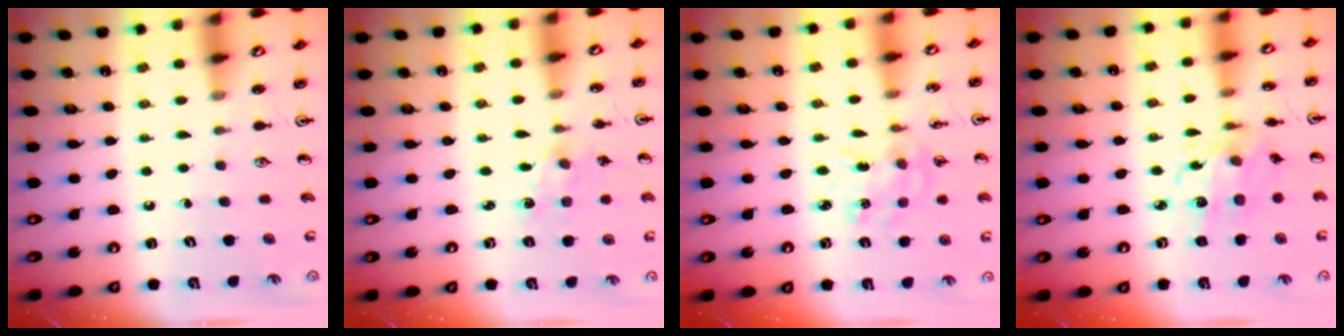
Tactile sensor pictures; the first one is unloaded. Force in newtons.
{"total": 2.0, "press": 2.0, "slide": 0.3}
{"total": 2.8, "press": 2.8, "slide": 0.2}
{"total": 9.4, "press": 9.4, "slide": 0.6}